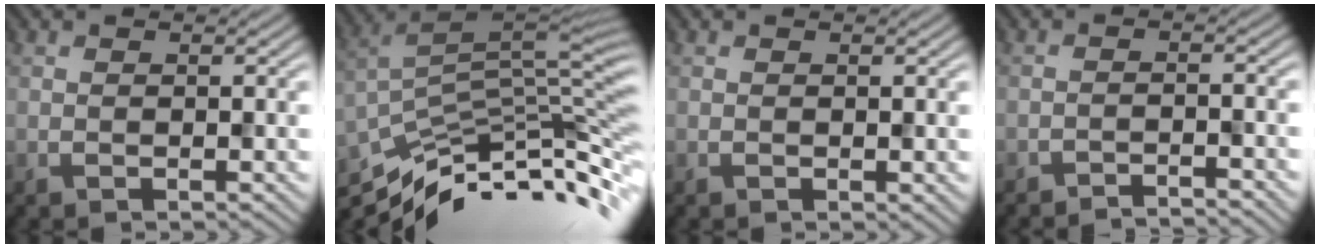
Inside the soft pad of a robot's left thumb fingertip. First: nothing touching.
{"total": 10.2, "force": [-7.5, 2.1, 6.5], "torque": [-0.135, 0.006, -0.126]}
{"total": 0.6, "force": [-0.2, 0.2, 0.6], "torque": [-0.013, 0.002, 0.004]}
{"total": 2.7, "force": [-2.6, -0.4, -0.7], "torque": [0.018, 0.009, -0.051]}